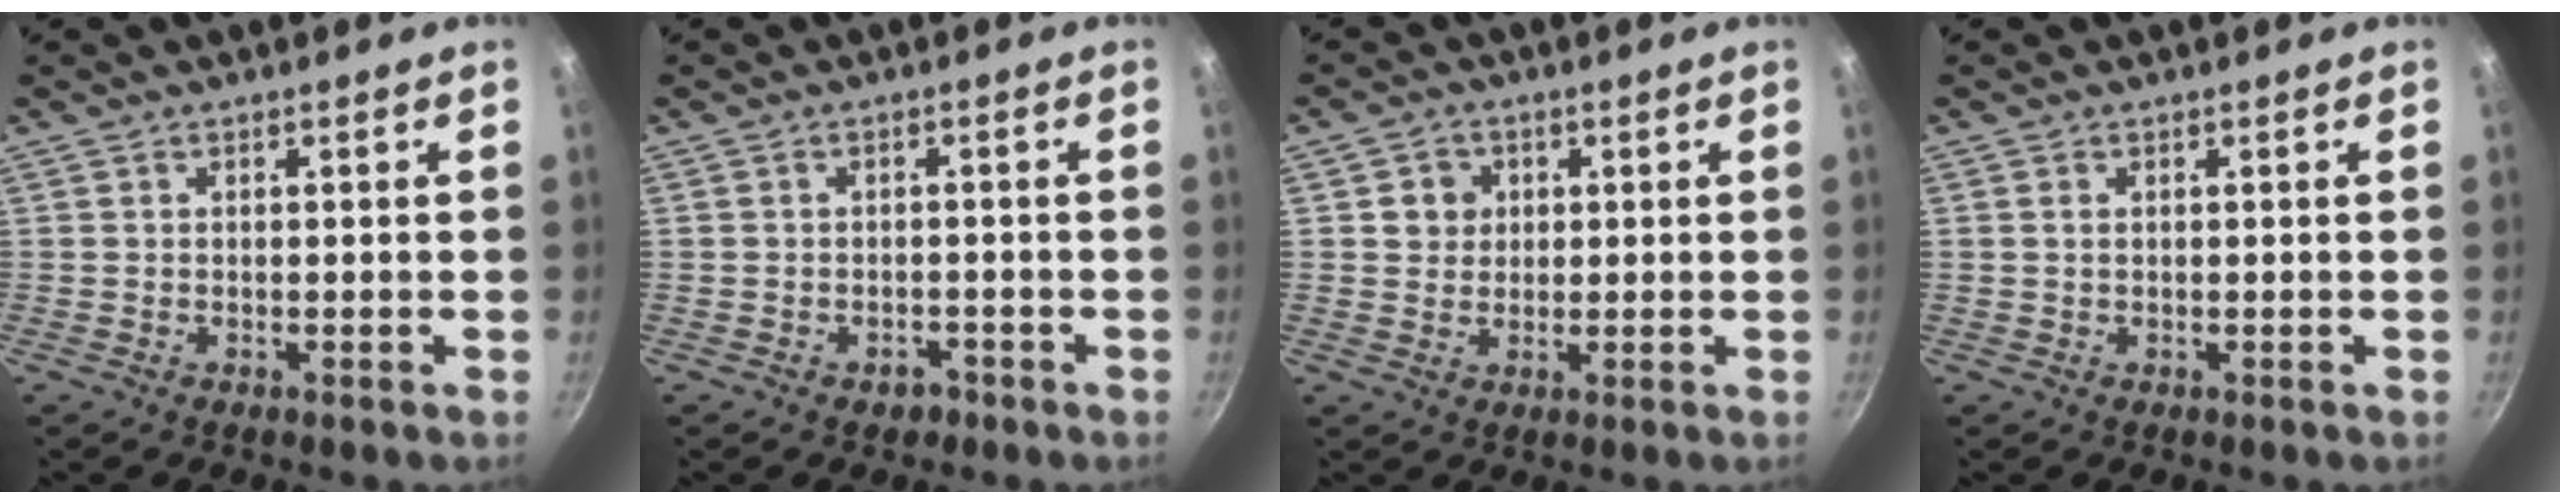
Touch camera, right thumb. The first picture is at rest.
{"total": 2.2, "force": [-1.4, 1.5, 0.8], "torque": [-0.001, 0.019, -0.011]}
{"total": 4.1, "force": [1.0, 3.8, 1.1], "torque": [0.009, 0.003, 0.013]}
{"total": 0.8, "force": [0.2, 0.5, 0.6], "torque": [-0.011, 0.001, 0.003]}